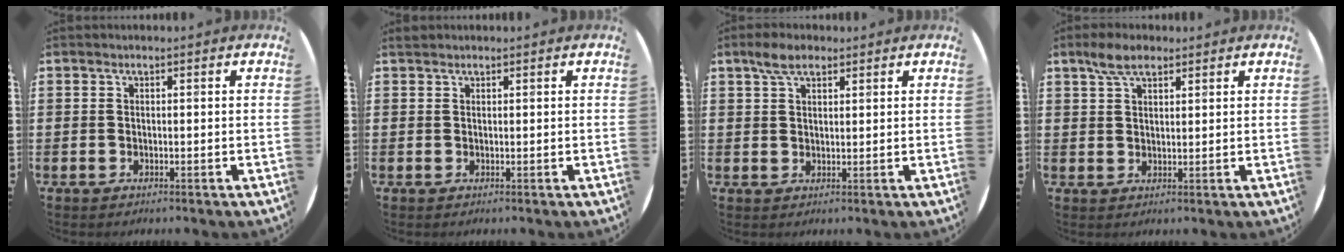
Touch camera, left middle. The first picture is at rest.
{"total": 0.6, "force": [0.6, 0.1, 0.0], "torque": [-0.001, 0.002, 0.011]}
{"total": 3.9, "force": [2.8, 1.8, 2.0], "torque": [-0.036, 0.004, 0.050]}
{"total": 4.3, "force": [3.1, 1.9, 2.3], "torque": [-0.042, 0.004, 0.056]}